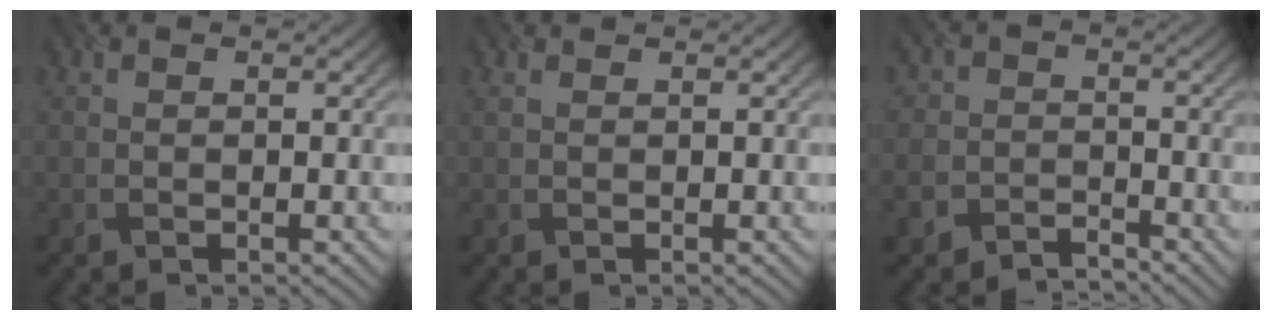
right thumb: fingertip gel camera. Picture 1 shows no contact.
{"total": 0.8, "force": [0.8, -0.2, -0.1], "torque": [-0.006, 0.002, 0.012]}
{"total": 3.9, "force": [-3.1, 2.3, 0.5], "torque": [-0.011, -0.006, -0.072]}